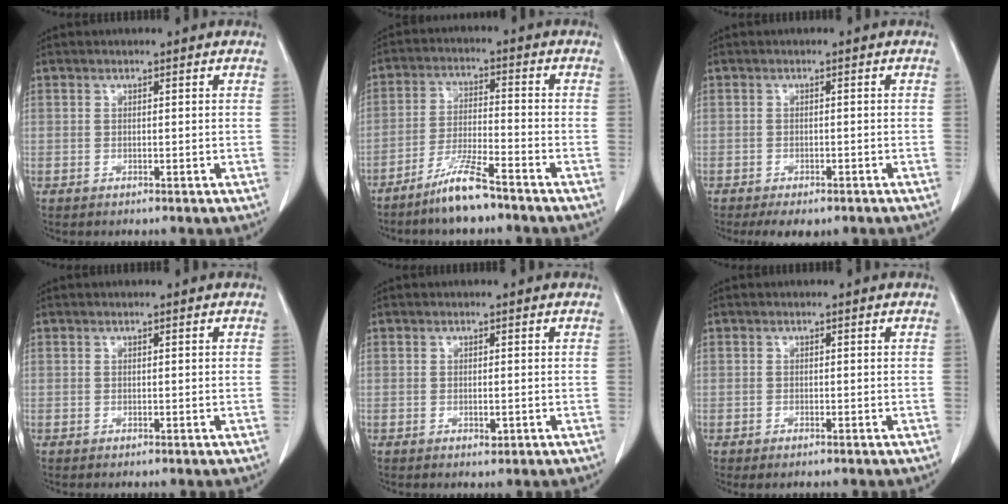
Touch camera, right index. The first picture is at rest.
{"total": 7.3, "force": [-5.7, 0.3, 4.5], "torque": [-0.094, -0.018, -0.113]}
{"total": 4.4, "force": [-3.3, 1.8, 2.4], "torque": [-0.030, -0.006, -0.042]}
{"total": 0.0}
{"total": 1.1, "force": [-0.3, 0.4, 0.9], "torque": [-0.016, -0.002, -0.002]}
{"total": 1.0, "force": [-0.8, 0.1, 0.7], "torque": [-0.013, -0.005, -0.010]}